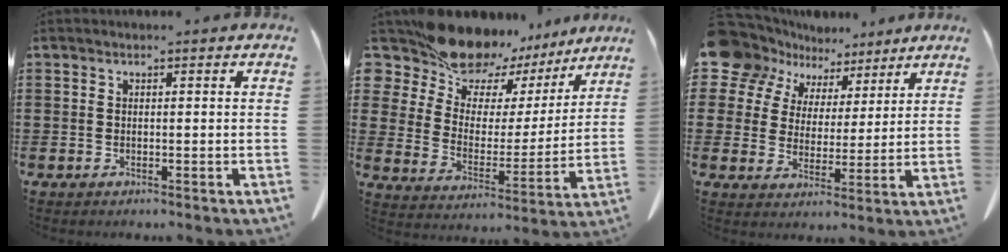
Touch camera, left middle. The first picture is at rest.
{"total": 13.9, "force": [12.8, 4.6, 2.8], "torque": [-0.092, -0.101, 0.232]}
{"total": 9.4, "force": [7.1, 5.9, 1.4], "torque": [-0.085, -0.025, 0.140]}